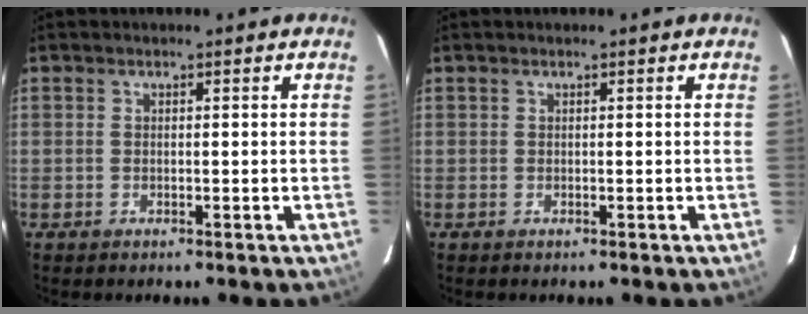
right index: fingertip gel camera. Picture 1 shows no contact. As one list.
[{"total": 0.0}]